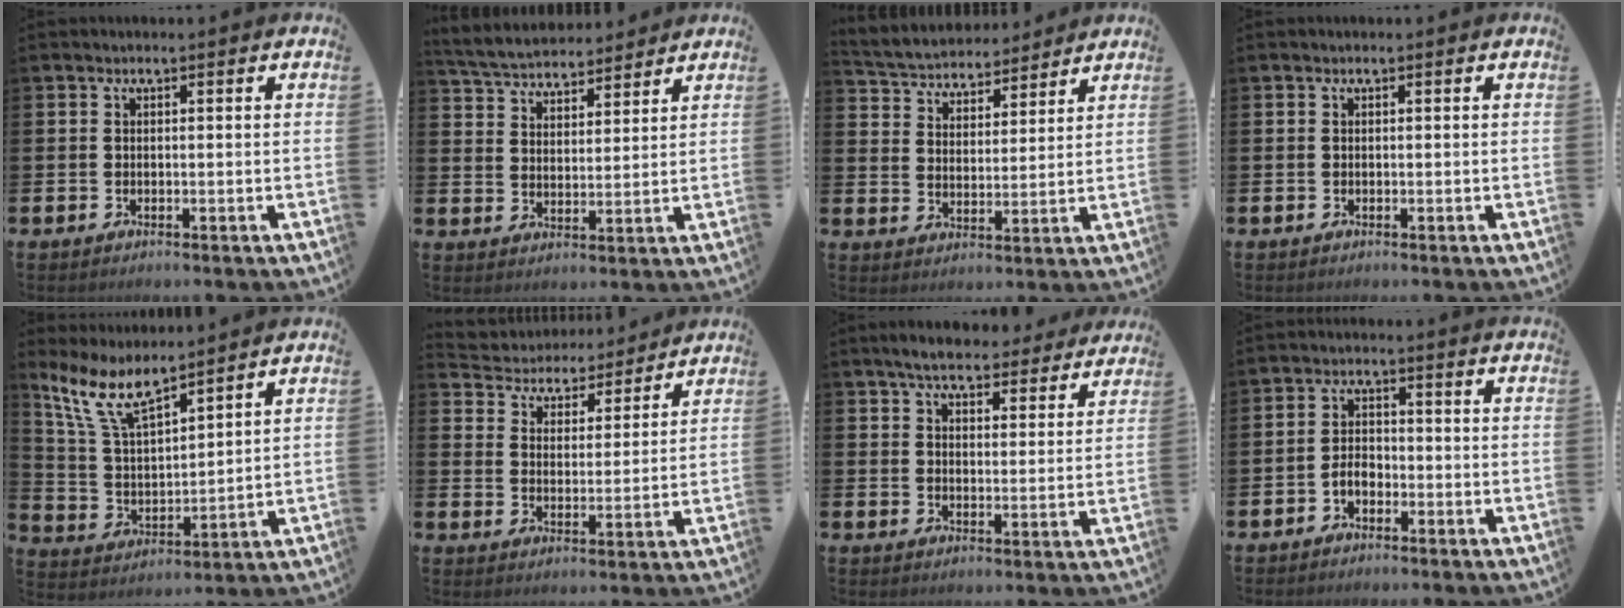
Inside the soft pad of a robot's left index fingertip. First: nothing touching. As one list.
[{"total": 5.1, "force": [5.0, 1.1, 0.2], "torque": [-0.028, -0.030, 0.089]}, {"total": 4.6, "force": [4.4, 1.5, -0.3], "torque": [-0.022, -0.034, 0.074]}, {"total": 0.0}, {"total": 8.8, "force": [7.1, 2.3, 4.6], "torque": [-0.122, -0.026, 0.131]}, {"total": 4.8, "force": [4.5, 1.7, -0.2], "torque": [-0.027, -0.039, 0.074]}, {"total": 6.2, "force": [5.9, 1.3, 1.3], "torque": [-0.034, -0.030, 0.104]}, {"total": 2.5, "force": [-1.8, 1.4, 1.1], "torque": [-0.021, 0.006, -0.038]}]